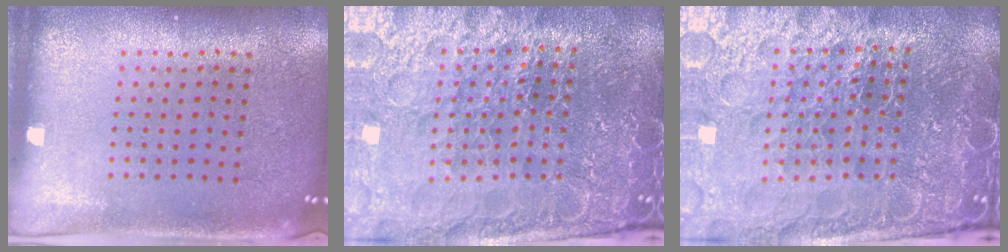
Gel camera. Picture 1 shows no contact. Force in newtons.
{"total": 5.9, "press": 5.3, "slide": 2.6}
{"total": 6.6, "press": 5.8, "slide": 3.1}